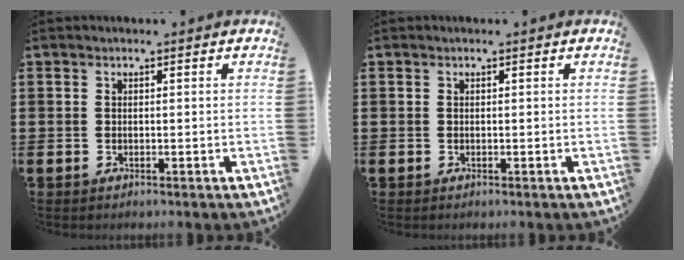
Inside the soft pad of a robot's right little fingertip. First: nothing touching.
{"total": 0.0}